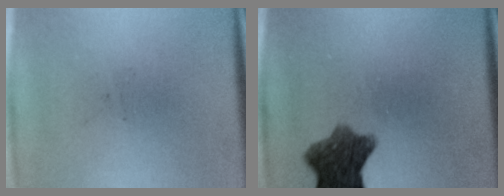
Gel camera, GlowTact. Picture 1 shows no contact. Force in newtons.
{"total": 8.2}